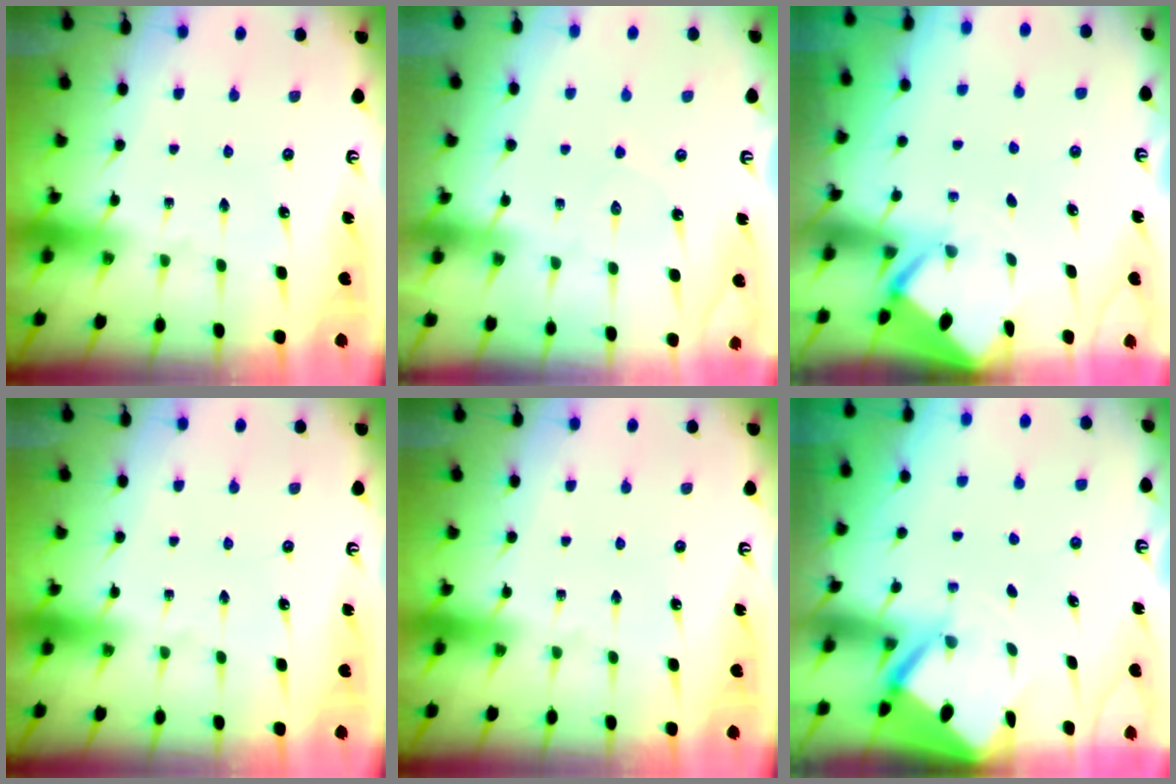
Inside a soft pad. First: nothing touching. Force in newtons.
{"total": 4.4, "press": 4.4, "slide": 0.5}
{"total": 2.2, "press": 2.2, "slide": 0.2}
{"total": 0.0}
{"total": 0.0}
{"total": 3.6, "press": 3.6, "slide": 0.2}